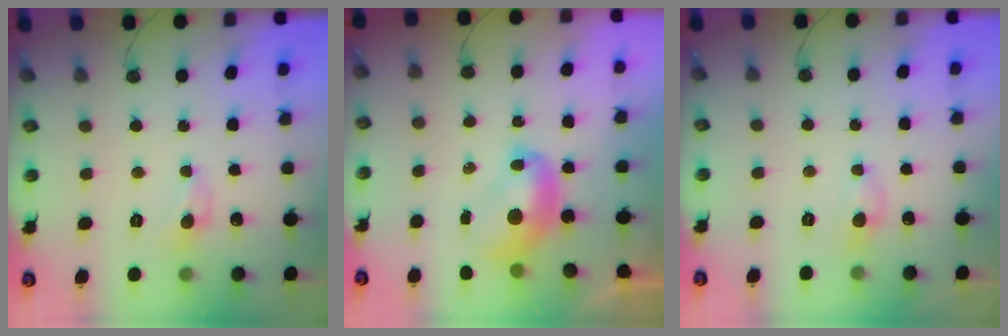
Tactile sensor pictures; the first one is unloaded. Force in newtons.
{"total": 2.4, "press": 2.4, "slide": 0.3}
{"total": 1.9, "press": 1.8, "slide": 0.6}